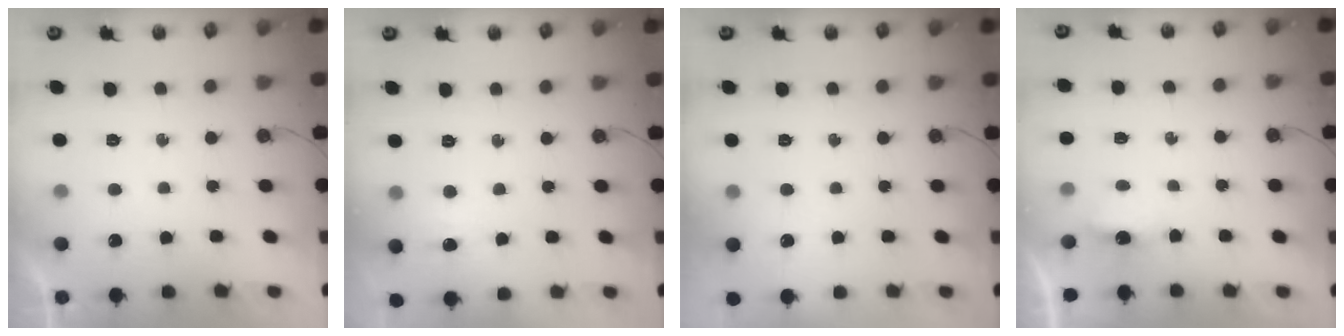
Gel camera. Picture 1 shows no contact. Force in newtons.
{"total": 3.6, "press": 3.5, "slide": 0.8}
{"total": 0.0}
{"total": 3.1, "press": 3.0, "slide": 0.5}